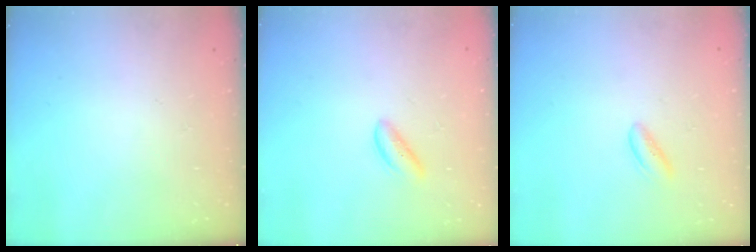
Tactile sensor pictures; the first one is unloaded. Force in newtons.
{"total": 1.9, "press": 1.9, "slide": 0.4}
{"total": 2.0, "press": 2.0, "slide": 0.2}